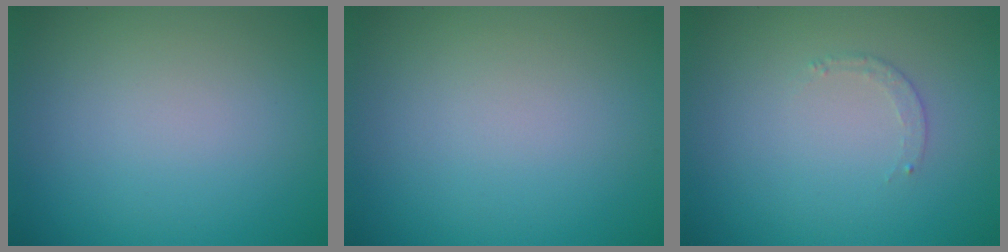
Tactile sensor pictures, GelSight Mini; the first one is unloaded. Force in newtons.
{"total": 0.0}
{"total": 0.6, "press": 0.5, "slide": 0.3}